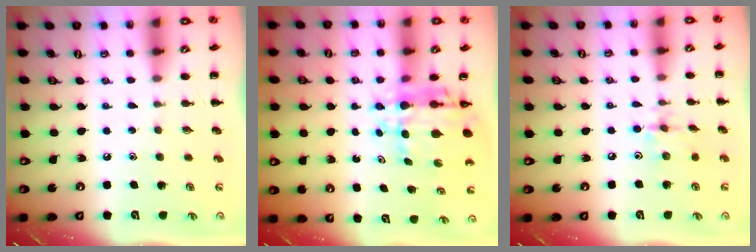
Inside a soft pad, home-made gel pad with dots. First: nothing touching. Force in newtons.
{"total": 8.1, "press": 7.6, "slide": 2.6}
{"total": 4.1, "press": 4.1, "slide": 0.5}